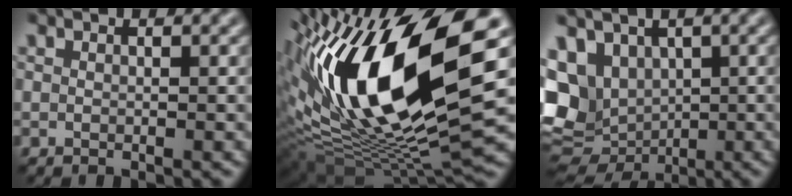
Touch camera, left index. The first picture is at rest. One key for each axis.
{"total": 17.7, "fx": 4.3, "fy": 7.0, "fz": 15.6, "tx": -0.303, "ty": 0.003, "tz": 0.073}
{"total": 8.4, "fx": -0.1, "fy": 6.9, "fz": 4.8, "tx": -0.091, "ty": -0.011, "tz": 0.012}